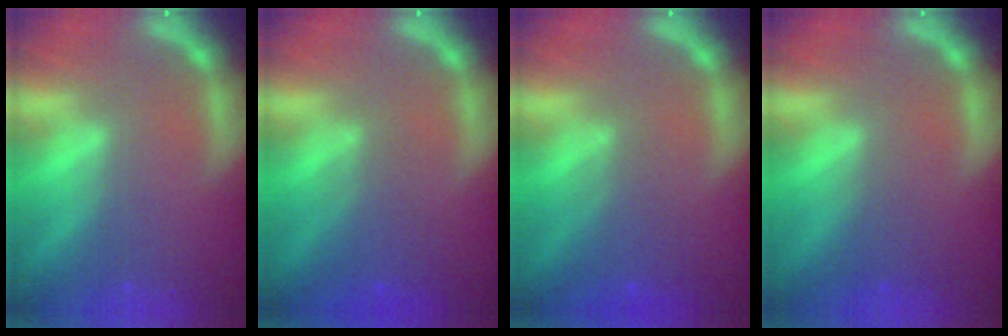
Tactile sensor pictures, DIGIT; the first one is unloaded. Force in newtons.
{"total": 3.0}
{"total": 3.0}
{"total": 1.5}